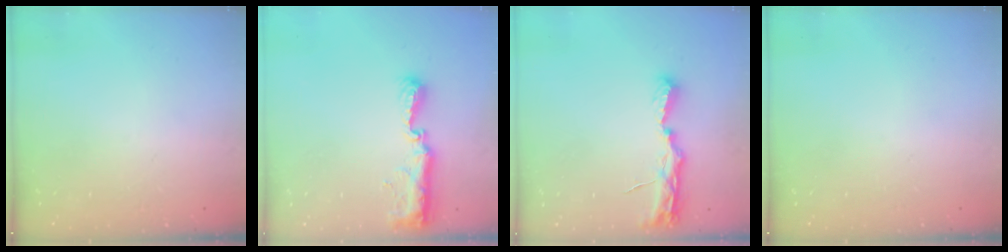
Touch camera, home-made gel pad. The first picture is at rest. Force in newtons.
{"total": 8.9, "press": 8.9, "slide": 0.8}
{"total": 8.0, "press": 8.0, "slide": 0.7}
{"total": 0.0}